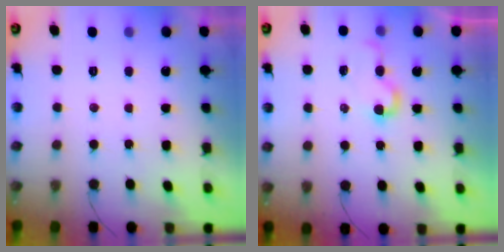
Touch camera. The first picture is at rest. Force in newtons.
{"total": 4.4, "press": 4.4, "slide": 0.5}